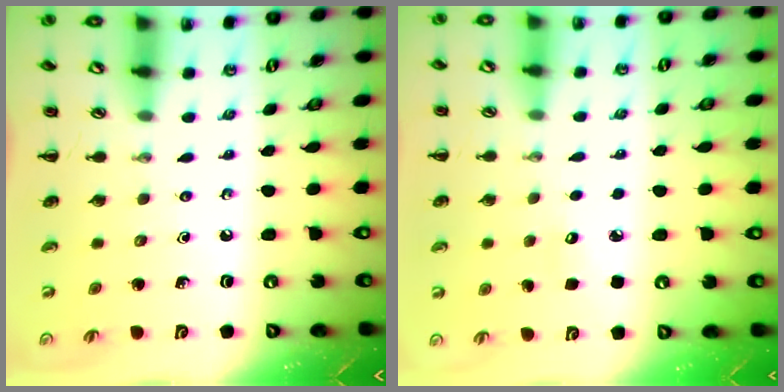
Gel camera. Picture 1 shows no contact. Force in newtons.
{"total": 5.1, "press": 4.9, "slide": 1.5}